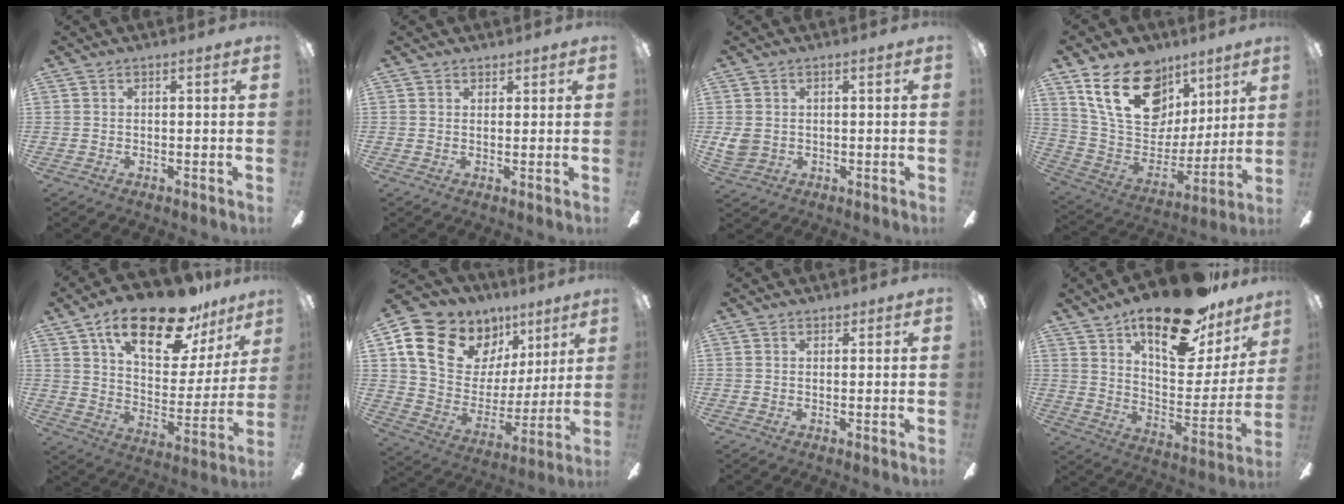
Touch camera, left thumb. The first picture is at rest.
{"total": 1.8, "force": [1.4, 1.2, 0.1], "torque": [0.005, -0.001, 0.026]}
{"total": 4.1, "force": [0.5, 3.6, 1.9], "torque": [-0.035, 0.004, 0.010]}
{"total": 23.2, "force": [12.7, 14.8, 12.6], "torque": [-0.227, -0.059, 0.230]}
{"total": 23.5, "force": [15.7, 9.2, 14.9], "torque": [-0.231, -0.086, 0.265]}
{"total": 18.9, "force": [10.9, 13.1, 8.3], "torque": [-0.152, -0.054, 0.212]}
{"total": 1.2, "force": [0.8, 0.8, 0.2], "torque": [0.006, -0.002, 0.014]}
{"total": 25.1, "force": [18.5, 9.2, 14.3], "torque": [-0.211, -0.117, 0.309]}